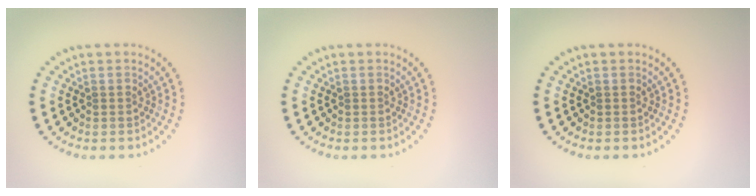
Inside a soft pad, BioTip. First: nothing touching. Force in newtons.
{"total": 0.0}
{"total": 0.0}